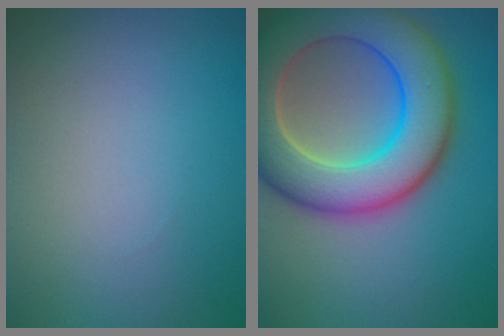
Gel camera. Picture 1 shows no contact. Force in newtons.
{"total": 10.8, "press": 10.8, "slide": 0.7}